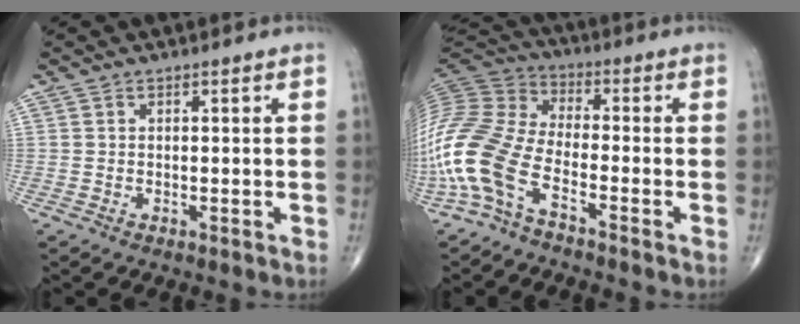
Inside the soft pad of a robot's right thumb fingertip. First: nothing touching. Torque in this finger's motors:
{"motor_torque": [1.00, 0.71, 1.73, -0.55, 0.67]}